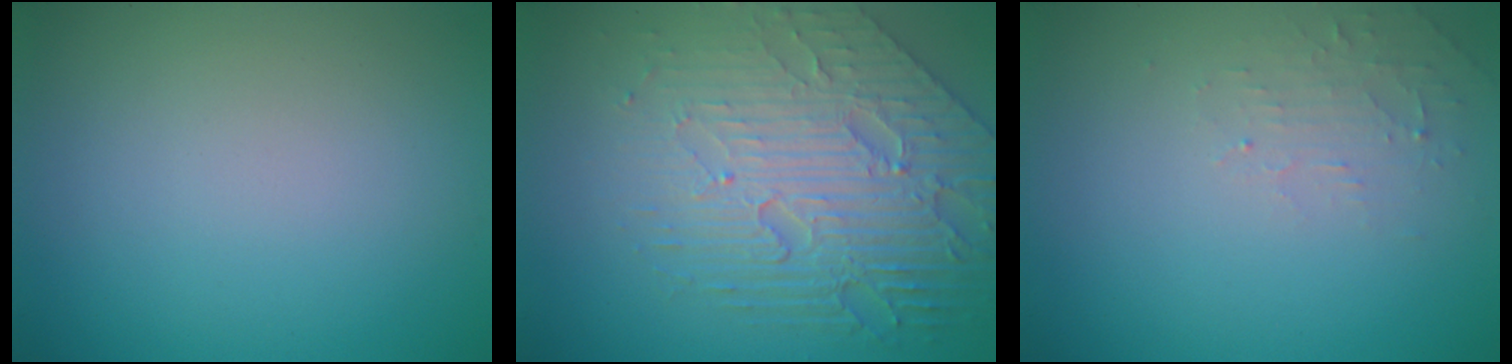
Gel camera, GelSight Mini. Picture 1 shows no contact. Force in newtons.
{"total": 8.1, "press": 5.6, "slide": 5.9}
{"total": 1.6, "press": 1.5, "slide": 0.3}